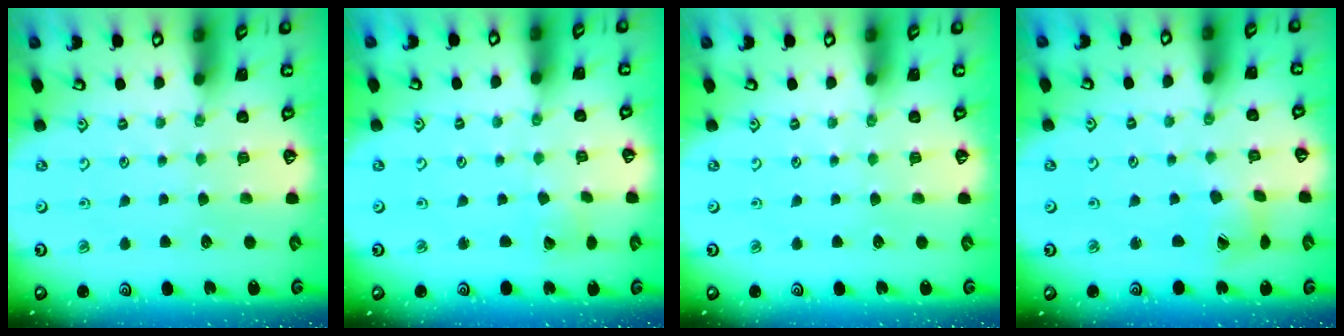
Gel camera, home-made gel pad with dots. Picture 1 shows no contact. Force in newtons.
{"total": 2.9, "press": 2.9, "slide": 0.3}
{"total": 0.0}
{"total": 4.8, "press": 4.8, "slide": 0.5}